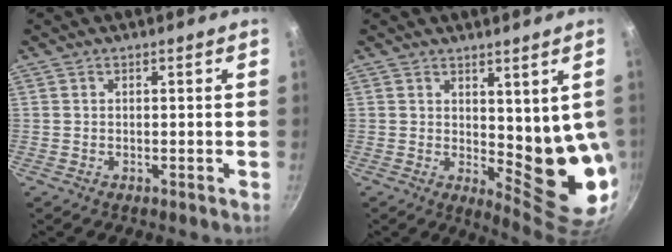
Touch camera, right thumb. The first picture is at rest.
{"total": 10.7, "force": [2.0, 4.3, 9.6], "torque": [-0.098, -0.036, 0.040]}